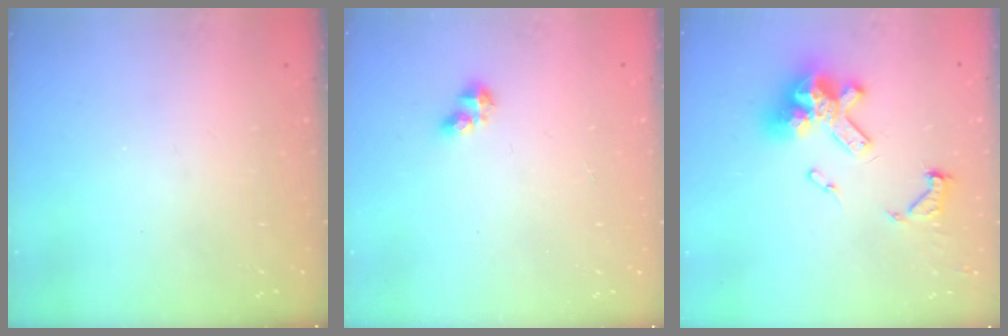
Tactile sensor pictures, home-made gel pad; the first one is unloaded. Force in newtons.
{"total": 2.9, "press": 2.9, "slide": 0.3}
{"total": 13.6, "press": 13.6, "slide": 0.6}